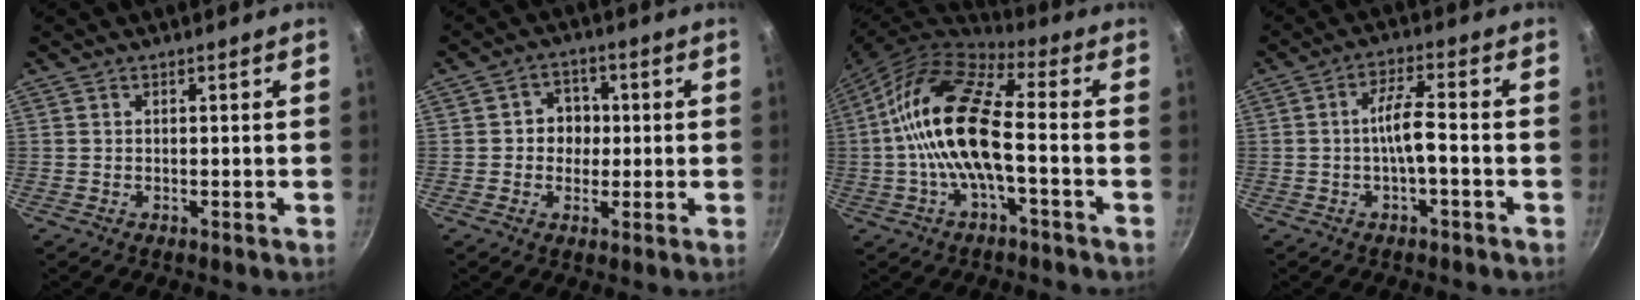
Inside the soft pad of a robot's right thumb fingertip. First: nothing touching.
{"total": 5.6, "force": [0.0, 5.0, 2.4], "torque": [0.001, 0.008, -0.007]}
{"total": 16.3, "force": [-1.6, 6.2, 15.0], "torque": [-0.291, 0.036, -0.049]}
{"total": 5.7, "force": [-1.4, 1.2, 5.4], "torque": [-0.105, 0.025, -0.030]}